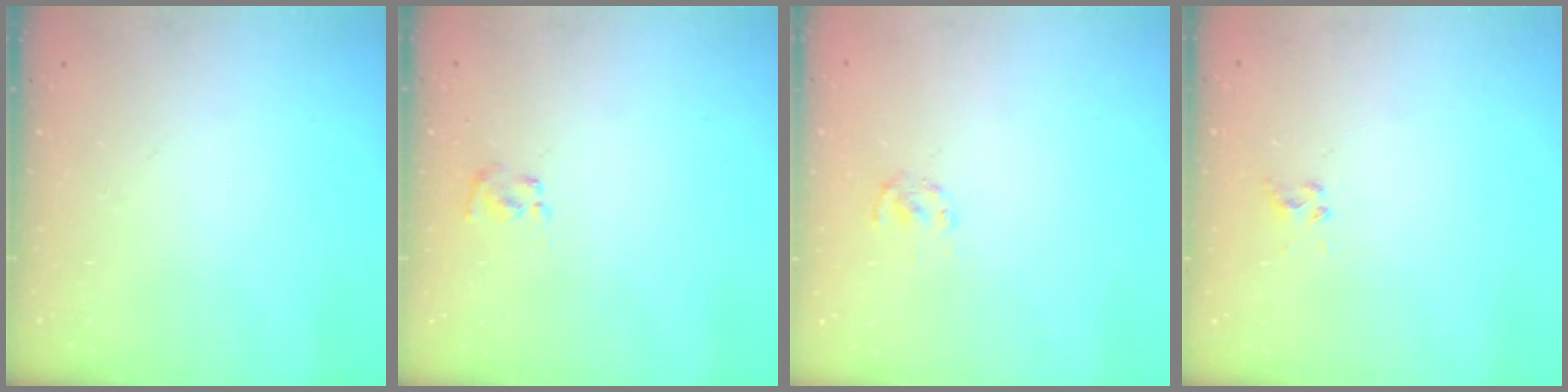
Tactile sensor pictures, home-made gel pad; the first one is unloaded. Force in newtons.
{"total": 3.0, "press": 2.9, "slide": 0.9}
{"total": 2.0, "press": 1.8, "slide": 0.7}
{"total": 2.3, "press": 2.1, "slide": 1.0}